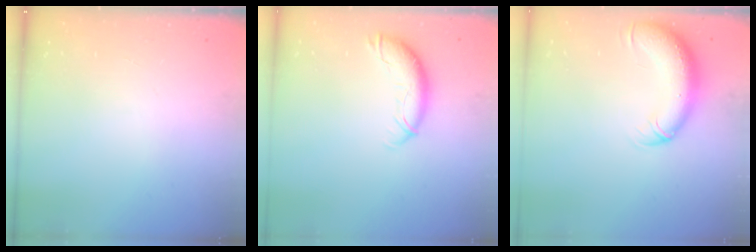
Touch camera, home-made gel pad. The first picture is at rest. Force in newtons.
{"total": 9.9, "press": 9.9, "slide": 1.3}
{"total": 11.2, "press": 10.8, "slide": 2.9}